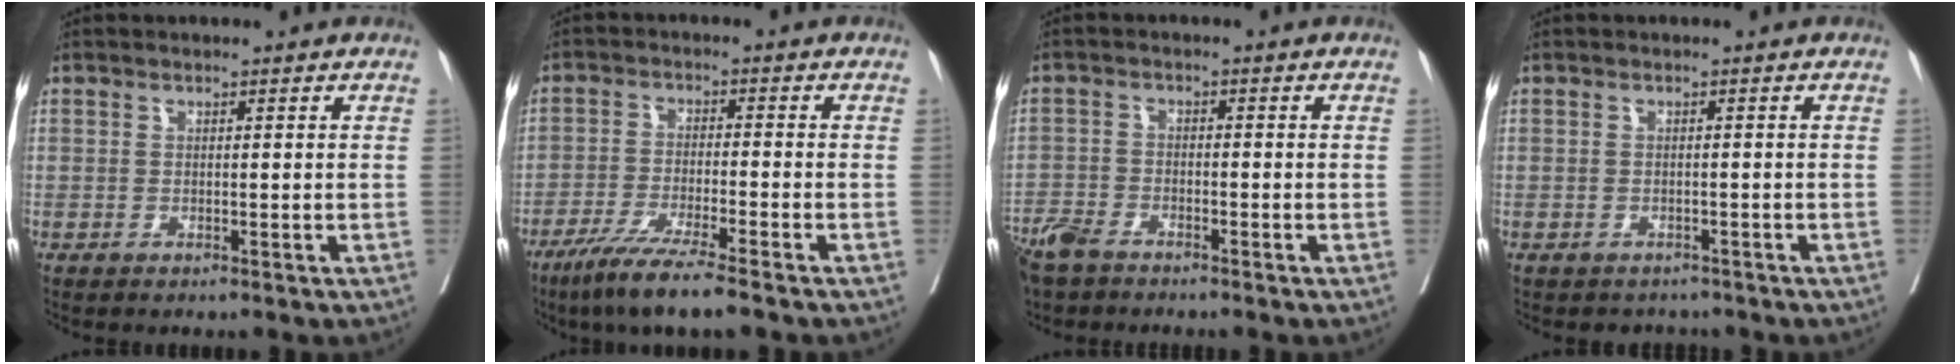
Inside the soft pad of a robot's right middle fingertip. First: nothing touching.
{"total": 8.6, "force": [-6.3, -0.3, 5.8], "torque": [-0.101, -0.025, -0.110]}
{"total": 5.2, "force": [-4.4, 1.7, 2.3], "torque": [-0.047, -0.010, -0.086]}
{"total": 2.3, "force": [-2.0, 1.1, -0.2], "torque": [0.001, 0.003, -0.030]}